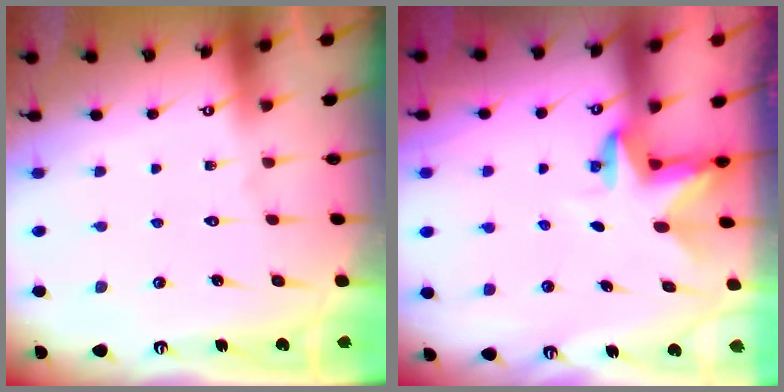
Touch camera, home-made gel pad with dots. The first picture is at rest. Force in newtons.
{"total": 3.0, "press": 3.0, "slide": 0.2}